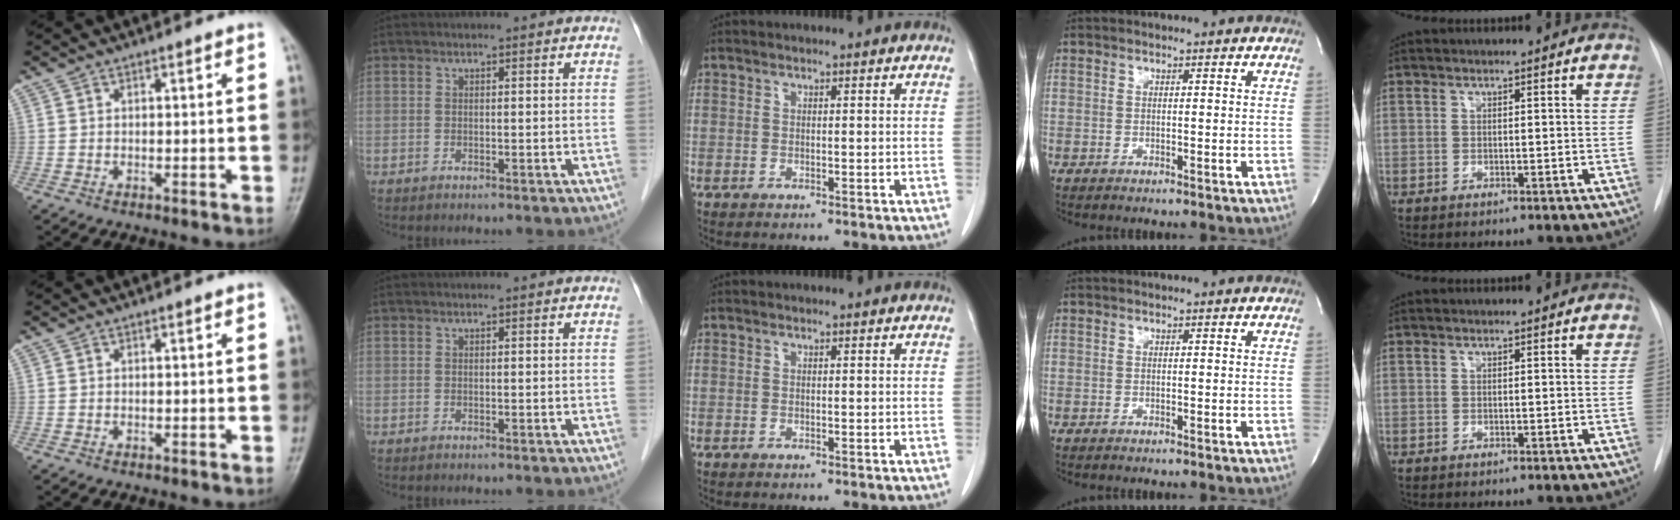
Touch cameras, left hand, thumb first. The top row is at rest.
{}